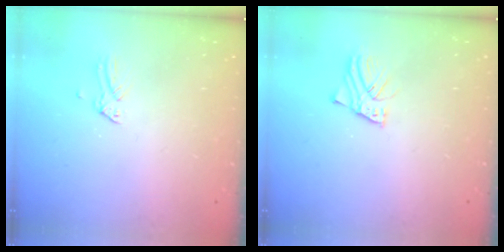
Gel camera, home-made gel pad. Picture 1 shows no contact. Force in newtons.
{"total": 2.7, "press": 2.7, "slide": 0.1}